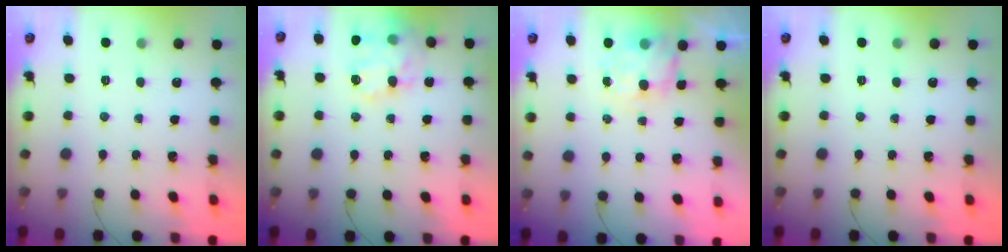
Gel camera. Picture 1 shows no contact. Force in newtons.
{"total": 18.7, "press": 18.4, "slide": 3.2}
{"total": 5.1, "press": 5.0, "slide": 1.3}
{"total": 0.0}